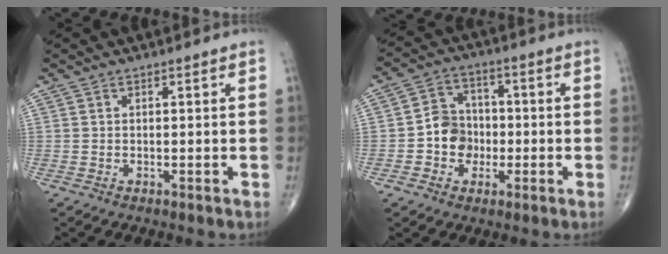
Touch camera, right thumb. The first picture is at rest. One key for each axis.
{"total": 7.7, "fx": -1.6, "fy": 6.8, "fz": 3.3, "tx": -0.017, "ty": 0.025, "tz": -0.036}